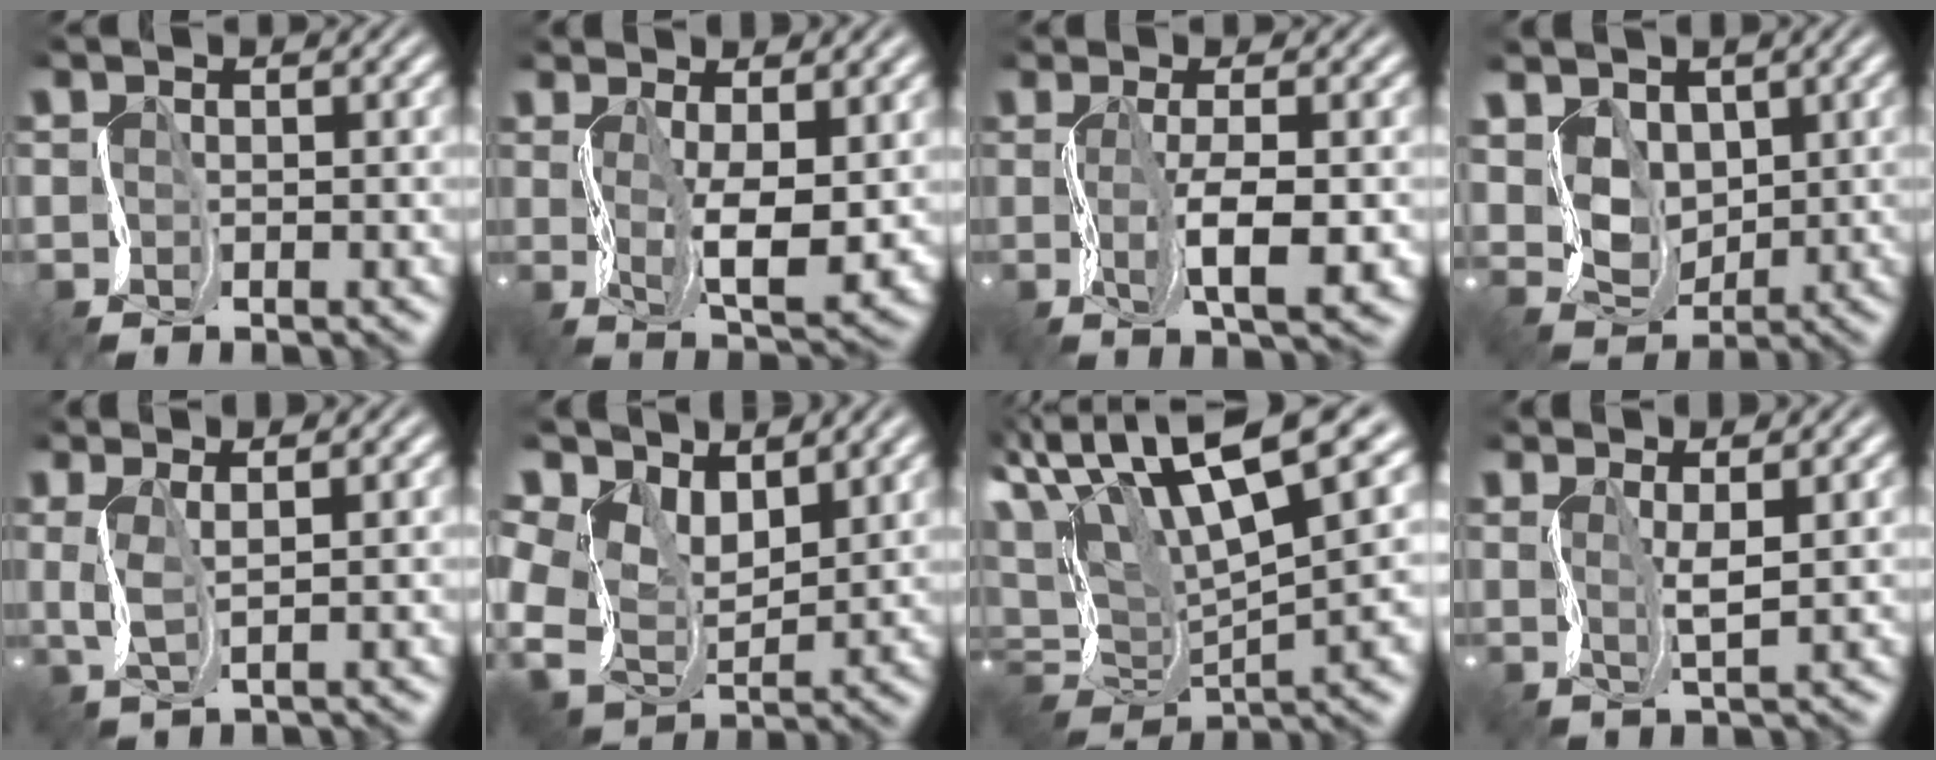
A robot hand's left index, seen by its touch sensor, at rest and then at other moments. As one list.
[{"total": 6.5, "force": [0.7, 2.2, 6.1], "torque": [-0.109, -0.008, 0.019]}, {"total": 5.1, "force": [-0.2, 1.3, 4.9], "torque": [-0.090, -0.001, 0.001]}, {"total": 3.8, "force": [2.3, 2.8, 1.2], "torque": [-0.047, -0.005, 0.048]}, {"total": 2.1, "force": [1.5, 0.4, 1.5], "torque": [-0.034, 0.006, 0.029]}, {"total": 7.3, "force": [3.6, 4.6, 4.4], "torque": [-0.110, -0.004, 0.069]}, {"total": 11.0, "force": [5.1, 3.2, 9.2], "torque": [-0.170, 0.025, 0.102]}, {"total": 2.1, "force": [1.6, 0.1, 1.3], "torque": [-0.030, 0.002, 0.032]}]